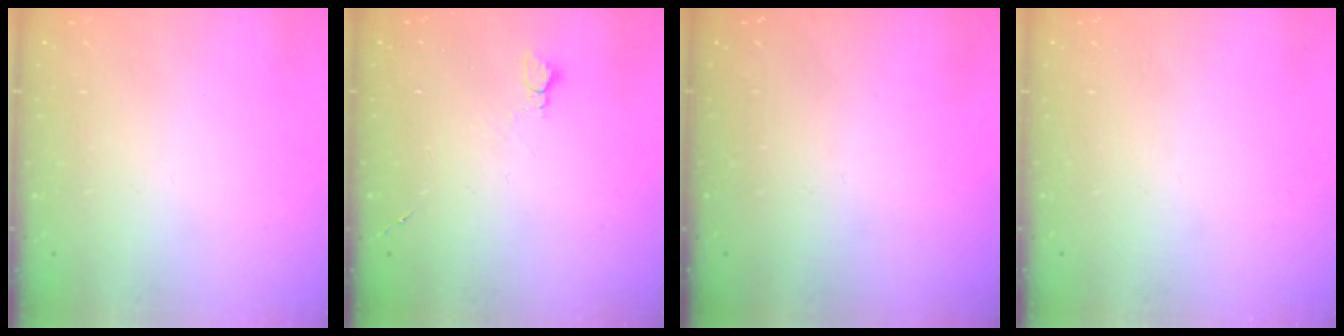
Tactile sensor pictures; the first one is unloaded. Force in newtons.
{"total": 2.6, "press": 2.6, "slide": 0.4}
{"total": 0.0}
{"total": 0.0}